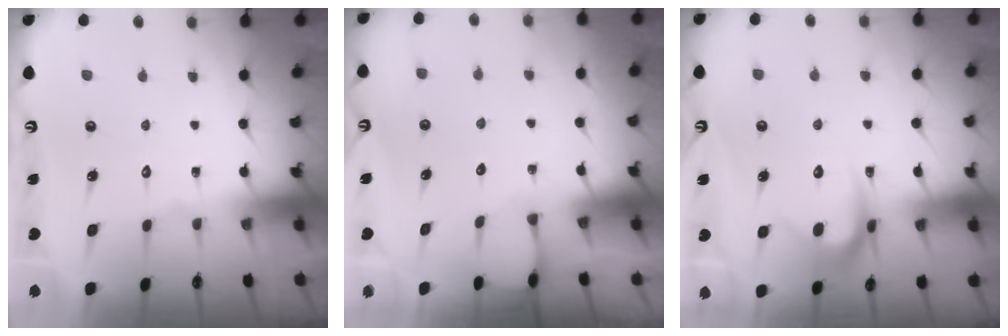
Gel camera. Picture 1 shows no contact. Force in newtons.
{"total": 1.0, "press": 0.9, "slide": 0.1}
{"total": 7.9, "press": 7.9, "slide": 0.6}